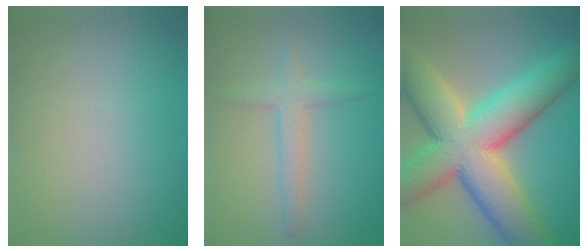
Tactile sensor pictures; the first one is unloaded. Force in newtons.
{"total": 2.3, "press": 2.3, "slide": 0.1}
{"total": 14.1, "press": 14.1, "slide": 0.6}